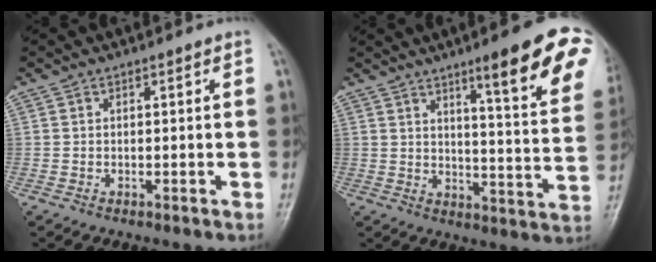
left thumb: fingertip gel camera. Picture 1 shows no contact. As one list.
[{"total": 17.5, "force": [9.8, 2.6, 14.3], "torque": [-0.151, -0.050, 0.131]}]